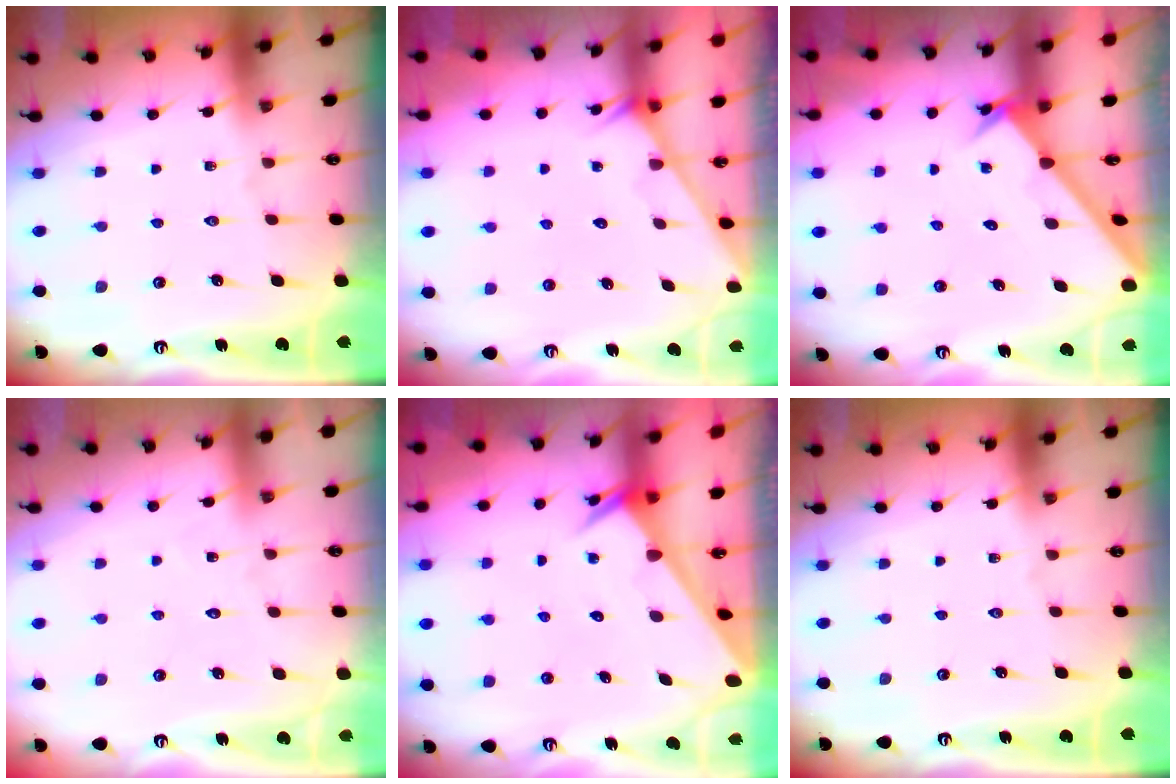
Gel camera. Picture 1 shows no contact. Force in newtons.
{"total": 1.5, "press": 1.4, "slide": 0.1}
{"total": 1.9, "press": 1.9, "slide": 0.2}
{"total": 3.5, "press": 3.5, "slide": 0.4}
{"total": 2.5, "press": 2.5, "slide": 0.1}
{"total": 0.0}